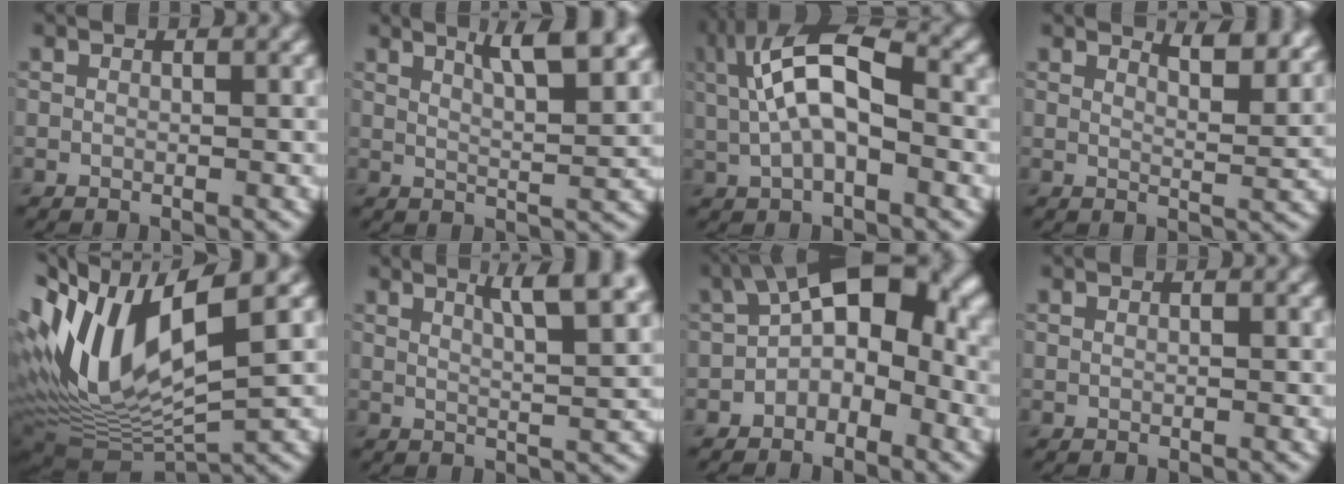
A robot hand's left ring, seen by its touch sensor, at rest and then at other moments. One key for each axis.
{"total": 6.4, "fx": 3.9, "fy": 1.6, "fz": 4.8, "tx": -0.055, "ty": 0.019, "tz": 0.047}
{"total": 7.9, "fx": 1.2, "fy": 3.4, "fz": 7.0, "tx": -0.133, "ty": 0.018, "tz": 0.011}
{"total": 4.9, "fx": 3.8, "fy": 1.5, "fz": 2.6, "tx": -0.029, "ty": 0.010, "tz": 0.037}
{"total": 13.0, "fx": 1.6, "fy": 5.1, "fz": 11.9, "tx": -0.249, "ty": 0.000, "tz": 0.032}
{"total": 6.1, "fx": 3.6, "fy": 1.4, "fz": 4.7, "tx": -0.049, "ty": 0.020, "tz": 0.040}
{"total": 7.7, "fx": -0.5, "fy": 4.4, "fz": 6.3, "tx": -0.085, "ty": 0.028, "tz": -0.025}
{"total": 0.0}